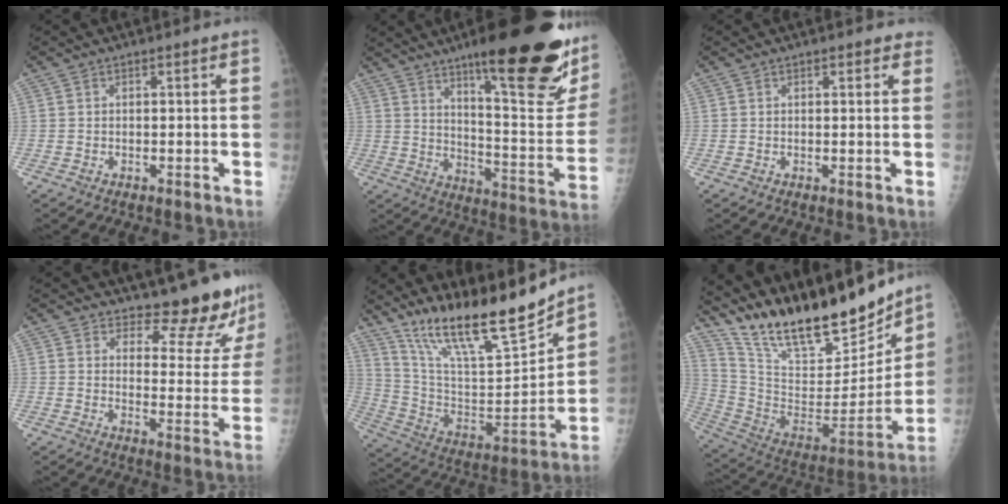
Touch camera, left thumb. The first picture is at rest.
{"total": 29.6, "force": [16.7, 6.8, 23.5], "torque": [-0.262, -0.065, 0.251]}
{"total": 2.3, "force": [1.7, 1.0, 1.1], "torque": [0.010, 0.001, 0.013]}
{"total": 12.3, "force": [11.6, 3.1, 2.8], "torque": [0.003, -0.108, 0.142]}
{"total": 22.0, "force": [17.9, 3.4, 12.3], "torque": [-0.184, -0.095, 0.320]}
{"total": 28.0, "force": [22.5, 8.4, 14.4], "torque": [-0.214, -0.096, 0.378]}